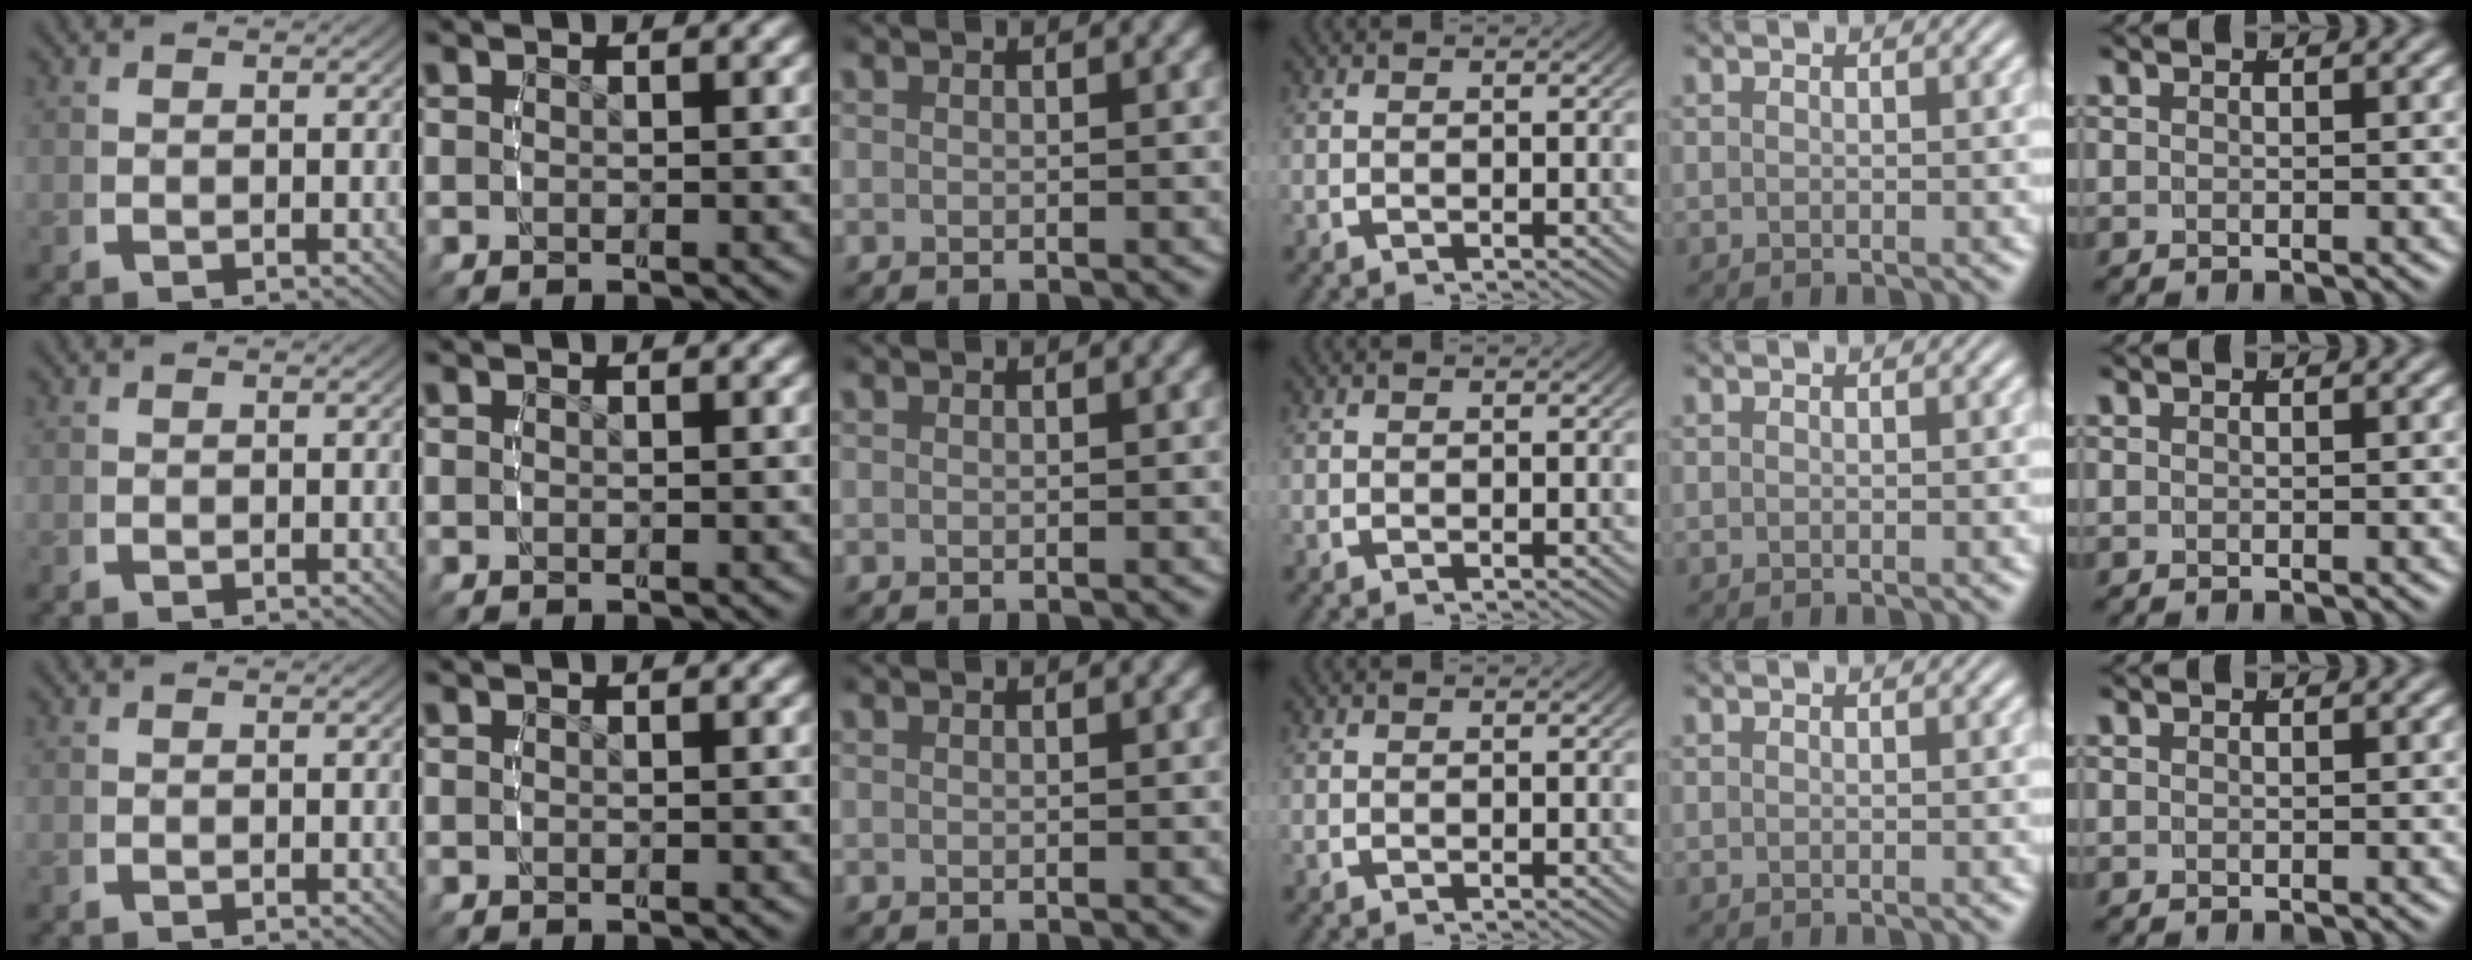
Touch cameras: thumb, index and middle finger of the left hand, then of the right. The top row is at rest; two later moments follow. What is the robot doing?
{"motion": "lift_and_place", "object": "condiment"}